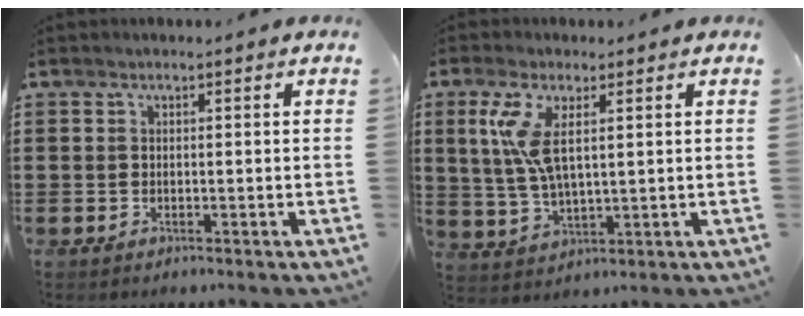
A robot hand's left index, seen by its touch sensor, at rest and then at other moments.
{"total": 8.0, "force": [2.7, 2.8, 7.0], "torque": [-0.166, -0.003, 0.041]}